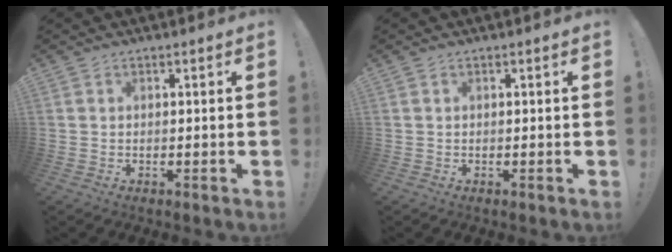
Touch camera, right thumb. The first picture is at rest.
{"total": 0.0}